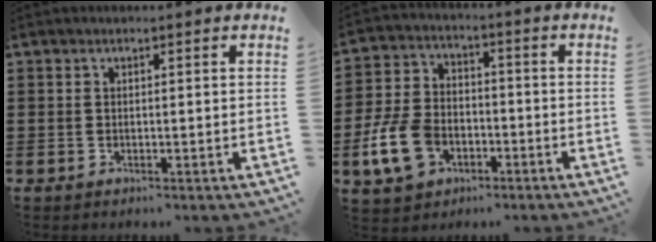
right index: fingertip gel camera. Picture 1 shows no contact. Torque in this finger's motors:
{"motor_torque": [0.93, 0.89, 0.86, 0.21]}